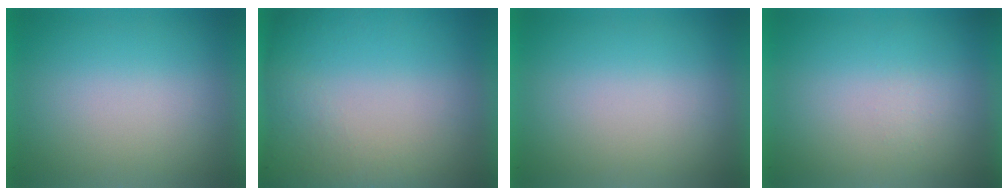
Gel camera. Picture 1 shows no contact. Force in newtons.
{"total": 5.8}
{"total": 0.0}
{"total": 1.3}